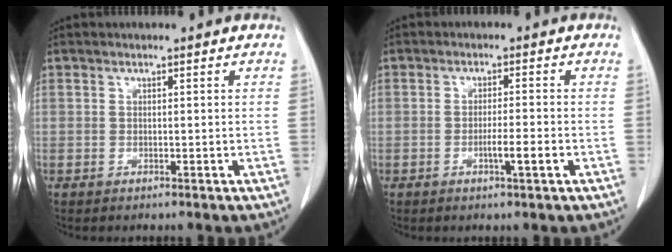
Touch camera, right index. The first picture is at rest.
{"total": 3.4, "force": [-1.2, -0.1, 3.1], "torque": [-0.052, -0.002, -0.020]}